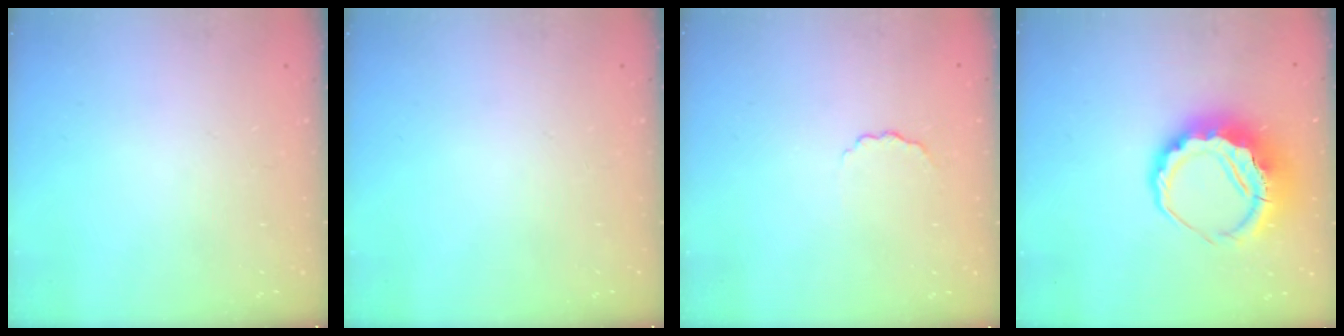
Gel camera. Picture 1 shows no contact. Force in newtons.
{"total": 0.0}
{"total": 3.1, "press": 3.0, "slide": 0.9}
{"total": 10.4, "press": 10.1, "slide": 2.4}